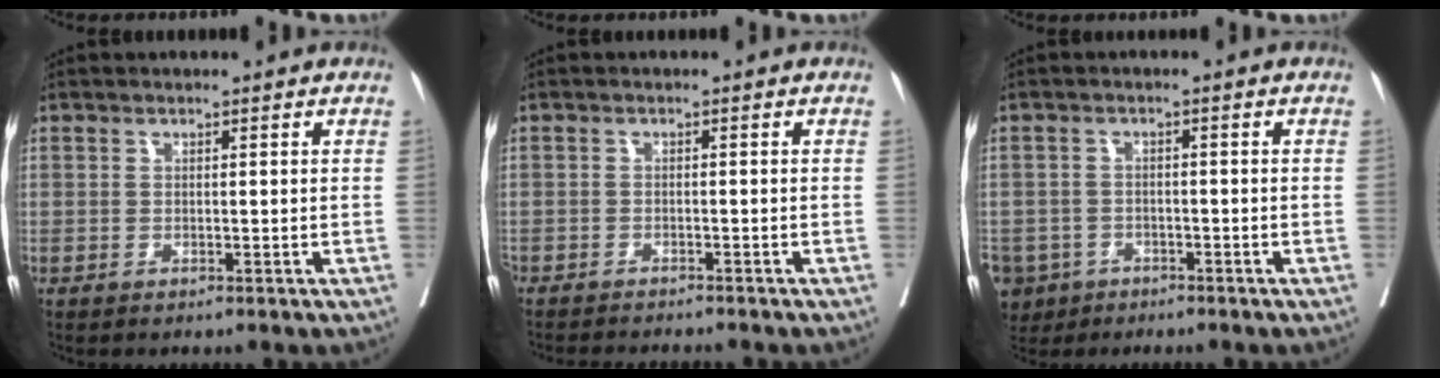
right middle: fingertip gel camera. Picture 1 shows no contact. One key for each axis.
{"total": 6.0, "fx": -5.7, "fy": 0.7, "fz": 2.0, "tx": -0.022, "ty": -0.008, "tz": -0.082}
{"total": 8.4, "fx": -4.9, "fy": 6.5, "fz": 1.9, "tx": -0.057, "ty": -0.002, "tz": -0.079}